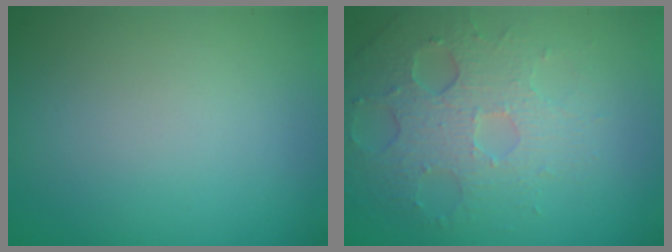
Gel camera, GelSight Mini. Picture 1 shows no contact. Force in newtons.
{"total": 4.0, "press": 3.6, "slide": 1.7}